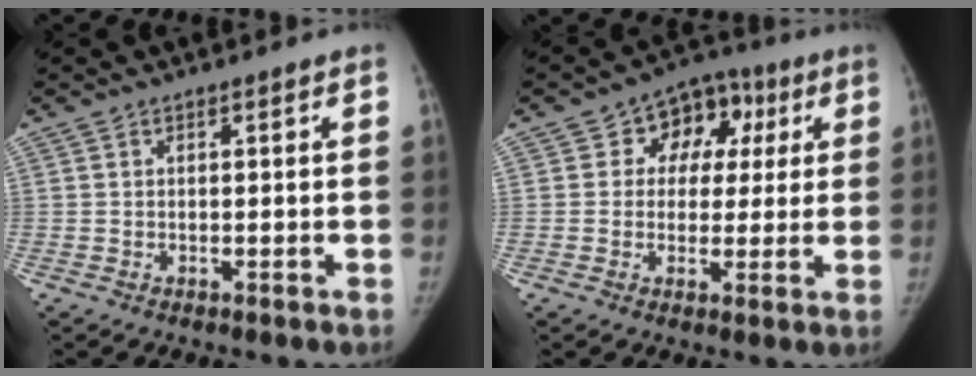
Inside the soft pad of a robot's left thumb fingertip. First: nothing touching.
{"total": 9.5, "force": [2.4, 7.6, 5.1], "torque": [-0.014, 0.015, 0.025]}